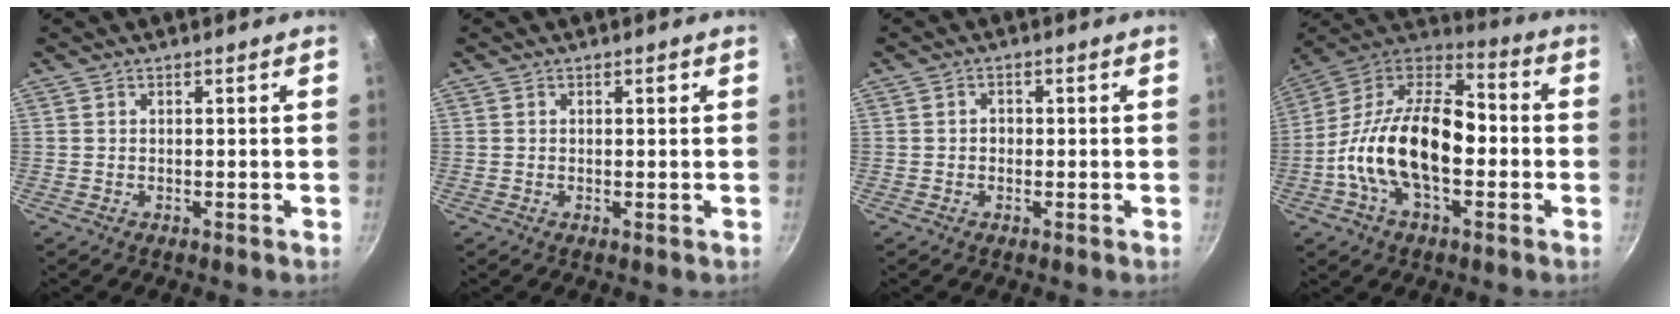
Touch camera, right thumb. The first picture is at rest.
{"total": 0.9, "force": [0.3, 0.4, 0.8], "torque": [-0.005, -0.001, 0.003]}
{"total": 1.3, "force": [-0.2, 1.2, 0.6], "torque": [-0.006, 0.004, -0.005]}
{"total": 22.2, "force": [-3.5, 12.5, 18.0], "torque": [-0.298, 0.052, -0.084]}